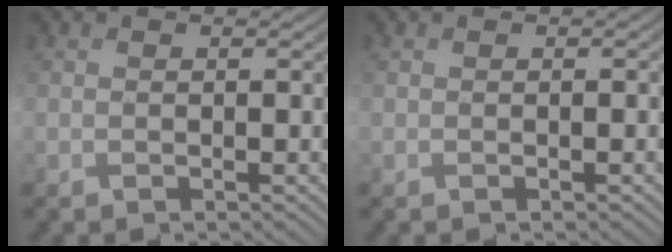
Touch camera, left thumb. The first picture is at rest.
{"total": 0.5, "force": [-0.1, 0.1, 0.5], "torque": [-0.007, 0.002, 0.000]}